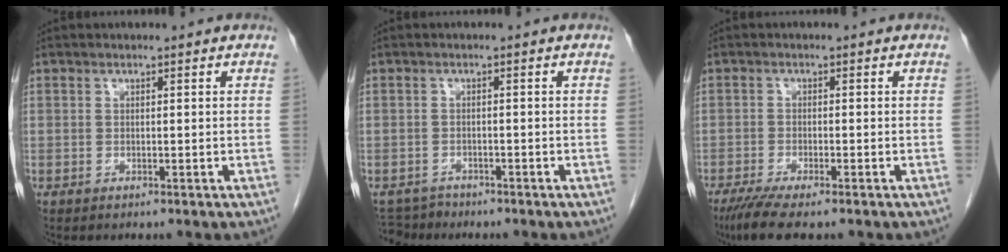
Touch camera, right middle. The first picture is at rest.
{"total": 3.2, "force": [-2.9, 1.2, -0.7], "torque": [0.013, -0.003, -0.049]}
{"total": 6.2, "force": [-4.7, 0.7, 4.0], "torque": [-0.067, -0.015, -0.076]}